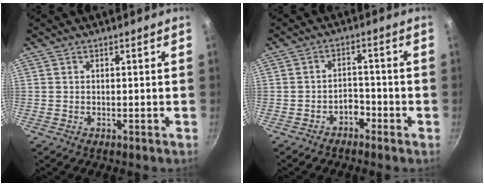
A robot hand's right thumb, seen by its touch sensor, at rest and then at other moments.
{"total": 3.0, "force": [-2.2, 1.6, 1.2], "torque": [-0.004, 0.028, -0.035]}